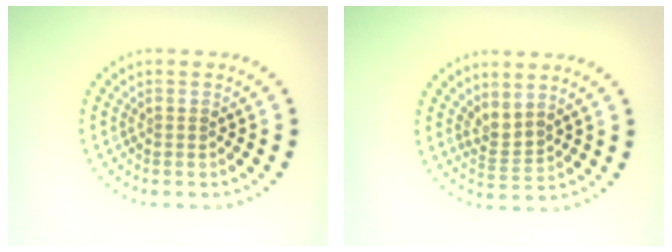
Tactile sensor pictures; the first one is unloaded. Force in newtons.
{"total": 2.1, "press": 1.4, "slide": 1.6}